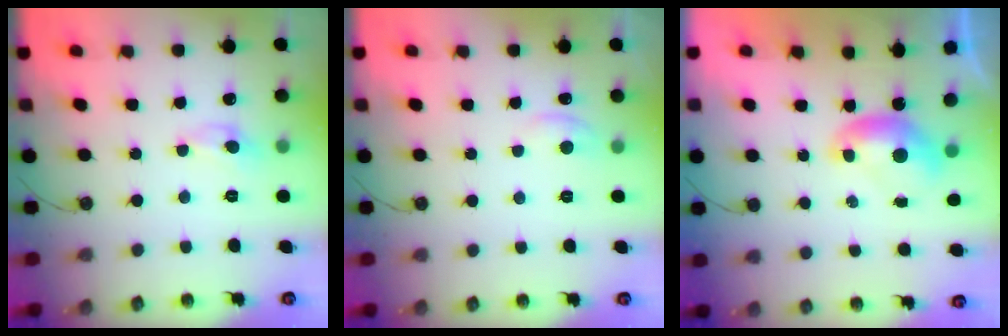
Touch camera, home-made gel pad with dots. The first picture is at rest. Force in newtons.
{"total": 0.9, "press": 0.3, "slide": 0.8}
{"total": 0.0}